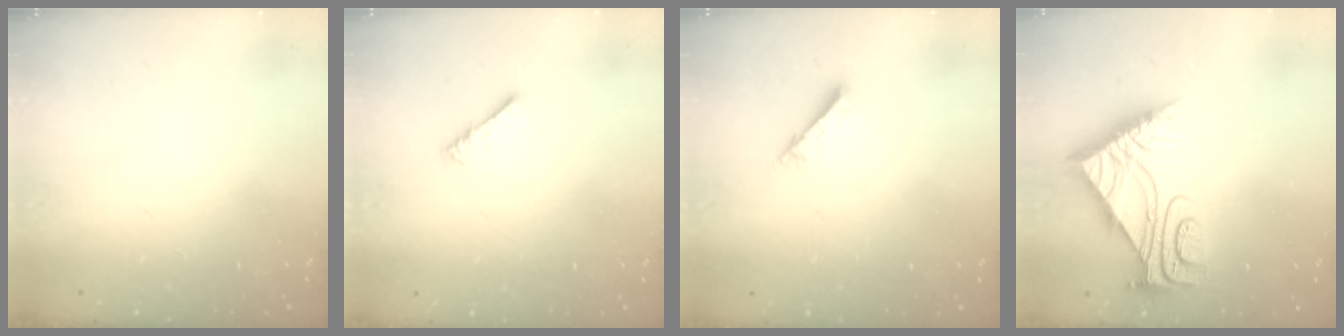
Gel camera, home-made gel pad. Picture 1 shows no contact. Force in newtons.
{"total": 0.8, "press": 0.8, "slide": 0.3}
{"total": 2.6, "press": 2.6, "slide": 0.2}
{"total": 10.2, "press": 10.2, "slide": 0.8}